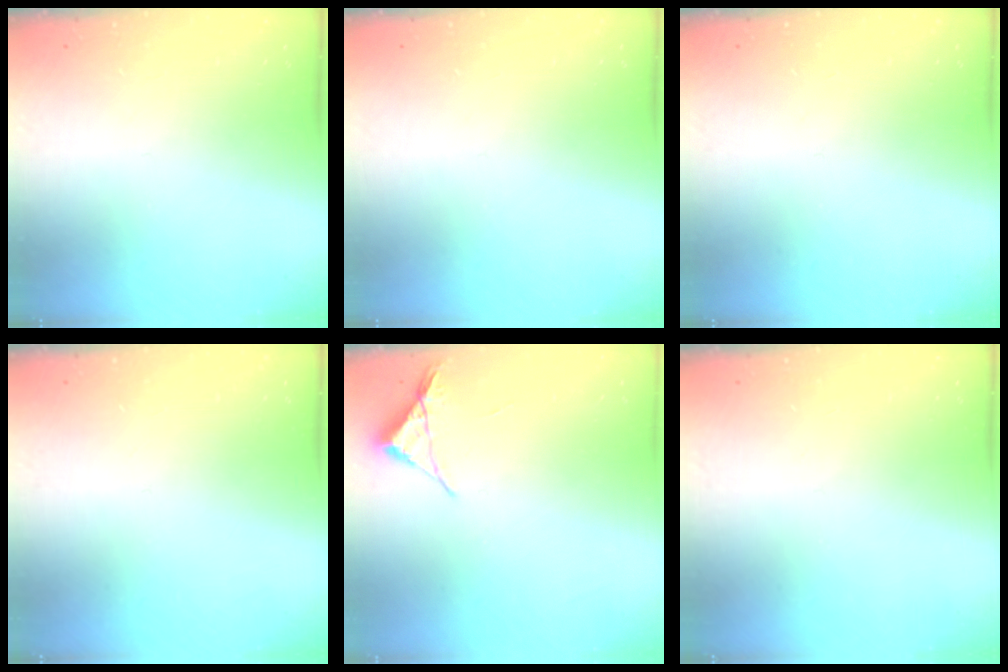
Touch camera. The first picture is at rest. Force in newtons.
{"total": 0.0}
{"total": 0.0}
{"total": 0.0}
{"total": 3.4, "press": 3.4, "slide": 0.6}
{"total": 0.0}